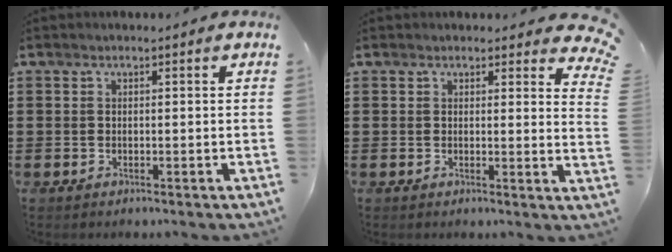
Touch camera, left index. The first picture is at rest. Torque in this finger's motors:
{"motor_torque": [-0.05, -1.29, 0.25, 0.00]}